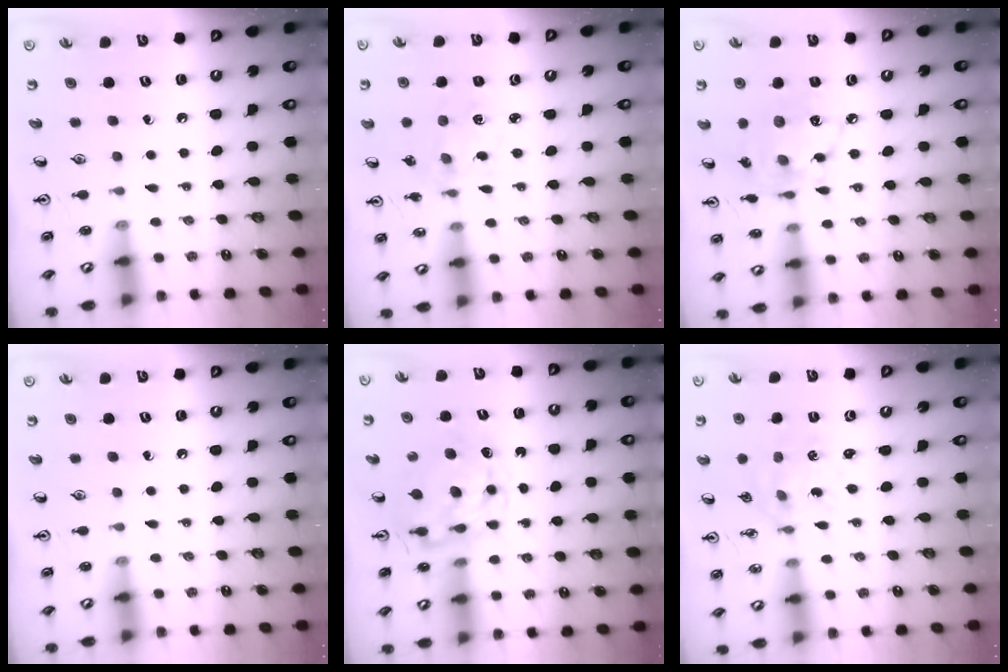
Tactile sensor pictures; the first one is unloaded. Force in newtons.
{"total": 1.3, "press": 1.3, "slide": 0.1}
{"total": 13.9, "press": 13.8, "slide": 1.0}
{"total": 0.0}
{"total": 9.3, "press": 9.3, "slide": 0.7}
{"total": 1.1, "press": 1.1, "slide": 0.1}